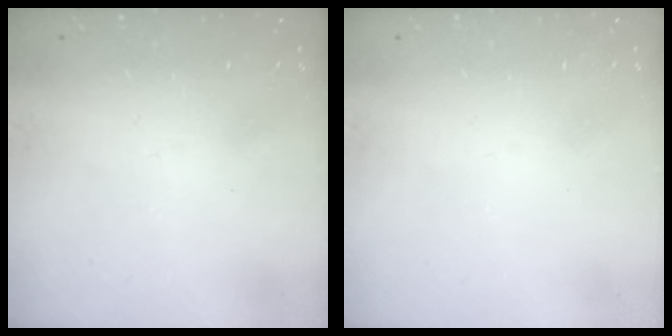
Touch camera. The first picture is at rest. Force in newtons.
{"total": 0.0}